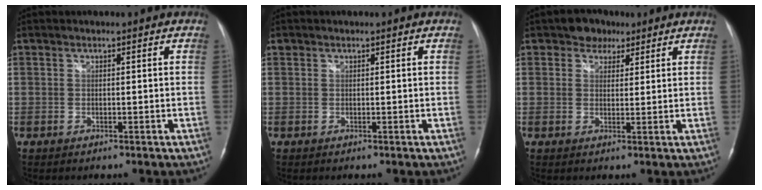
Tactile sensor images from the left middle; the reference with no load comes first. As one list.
[{"total": 0.5, "force": [0.4, 0.4, 0.0], "torque": [-0.001, 0.008, 0.007]}, {"total": 3.8, "force": [2.5, 2.7, 0.9], "torque": [-0.016, 0.008, 0.038]}]